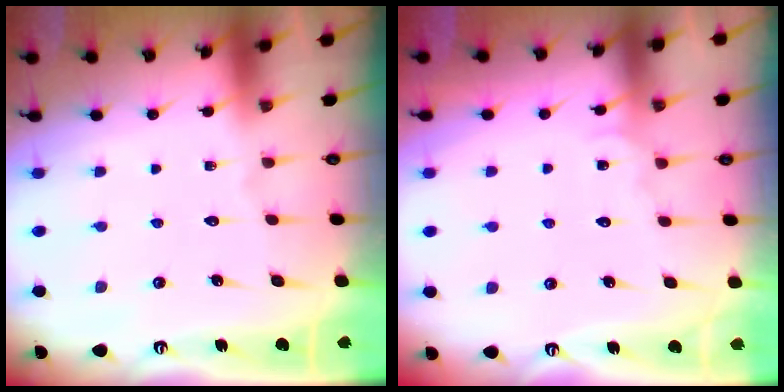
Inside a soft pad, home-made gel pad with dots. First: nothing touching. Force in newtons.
{"total": 3.8, "press": 3.8, "slide": 0.4}